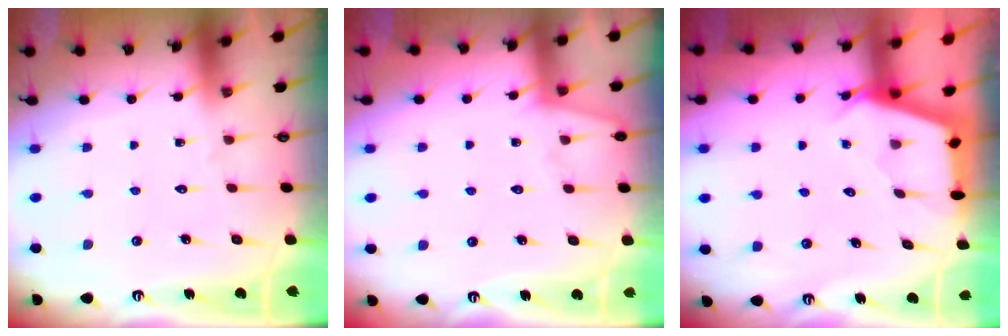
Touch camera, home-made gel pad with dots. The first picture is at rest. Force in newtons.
{"total": 1.6, "press": 1.5, "slide": 0.3}
{"total": 2.5, "press": 2.5, "slide": 0.4}